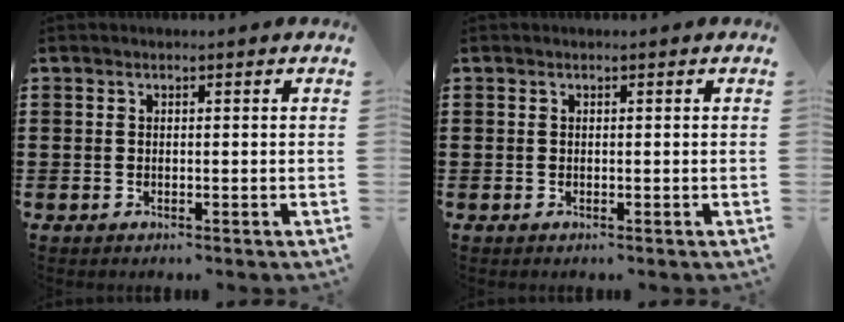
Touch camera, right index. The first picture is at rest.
{"total": 0.0}